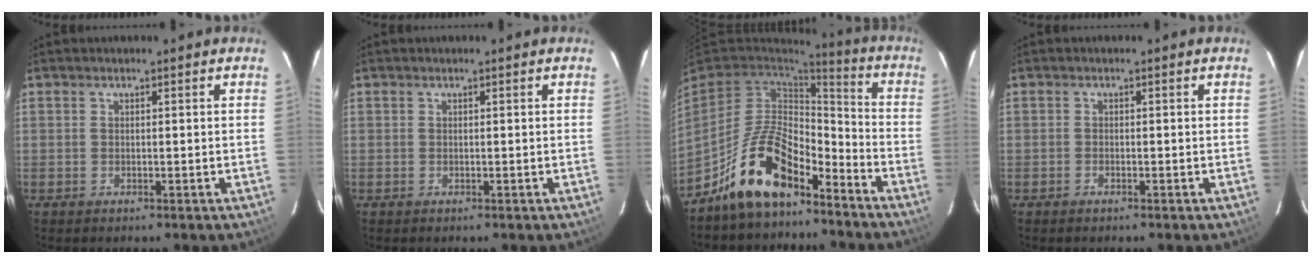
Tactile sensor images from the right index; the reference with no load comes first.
{"total": 0.0}
{"total": 15.0, "force": [-10.4, 6.2, 8.8], "torque": [-0.189, 0.014, -0.184]}
{"total": 0.6, "force": [-0.6, 0.2, 0.2], "torque": [-0.005, 0.000, -0.012]}